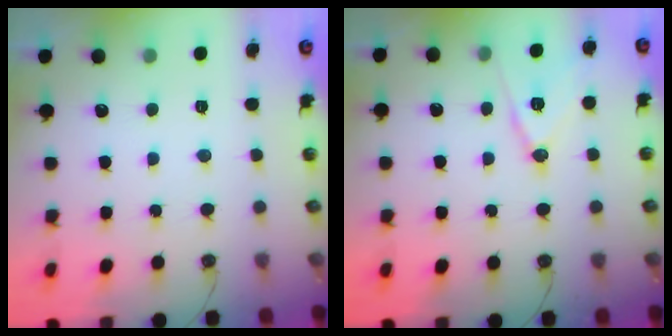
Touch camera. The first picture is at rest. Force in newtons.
{"total": 12.3, "press": 11.8, "slide": 3.2}